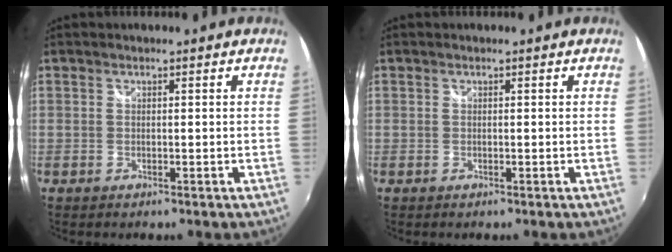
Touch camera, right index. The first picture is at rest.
{"total": 0.0}